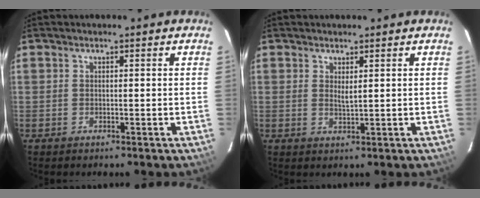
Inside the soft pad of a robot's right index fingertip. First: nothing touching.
{"total": 1.7, "force": [0.8, 0.3, 1.5], "torque": [-0.025, -0.002, 0.013]}